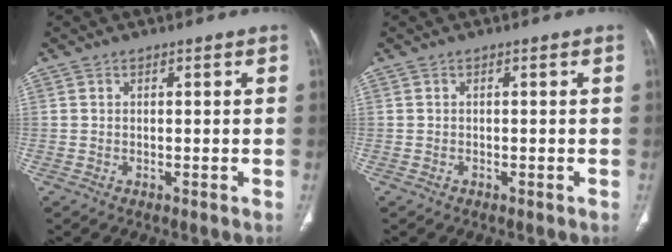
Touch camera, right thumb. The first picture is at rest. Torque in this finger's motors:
{"motor_torque": [0.82, -0.68, -0.09, 0.17, -0.03]}